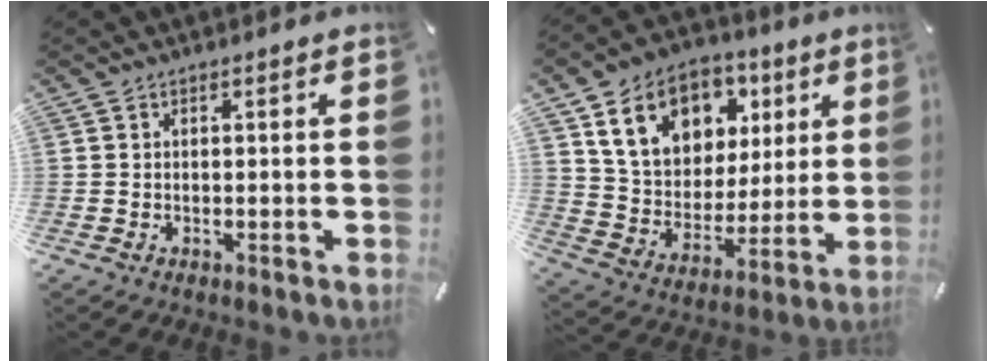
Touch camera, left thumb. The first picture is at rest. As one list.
[{"total": 16.3, "force": [7.9, 12.4, 7.0], "torque": [-0.135, -0.020, 0.154]}]